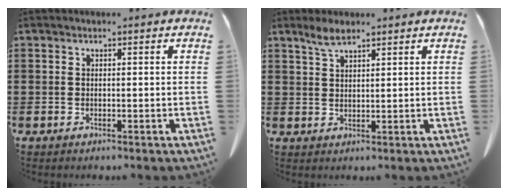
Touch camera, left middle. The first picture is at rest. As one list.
[{"total": 3.2, "force": [2.3, 0.8, 2.0], "torque": [-0.044, 0.002, 0.043]}]